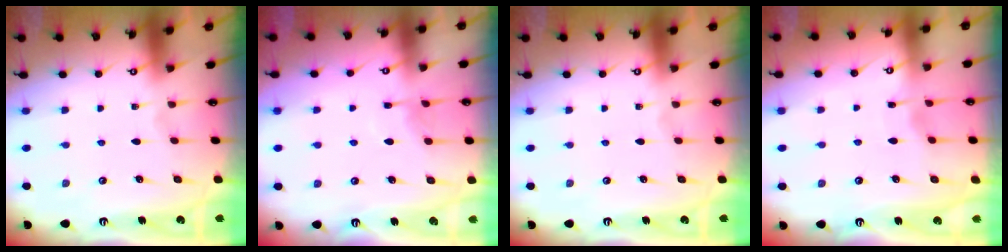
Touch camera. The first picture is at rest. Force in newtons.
{"total": 6.1, "press": 6.1, "slide": 0.8}
{"total": 0.0}
{"total": 2.6, "press": 2.6, "slide": 0.3}